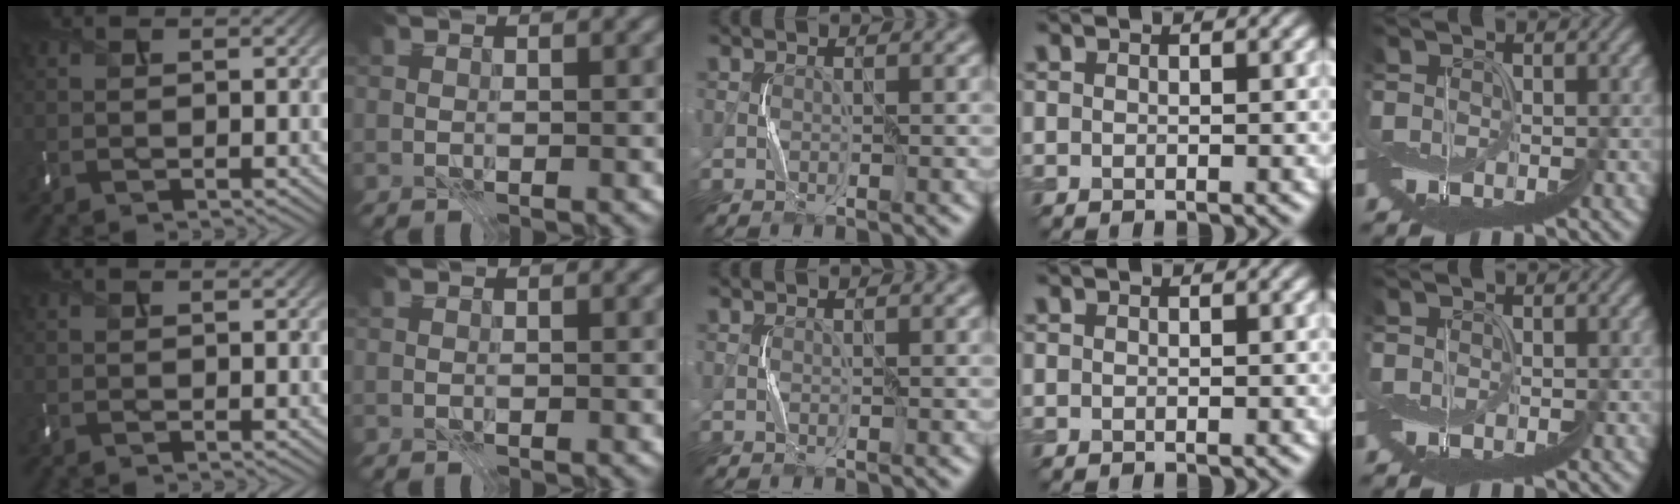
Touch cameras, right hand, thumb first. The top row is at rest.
{}